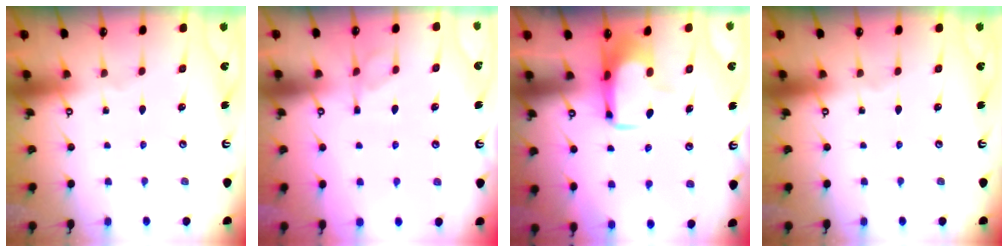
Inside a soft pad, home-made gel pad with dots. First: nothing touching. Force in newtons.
{"total": 1.3, "press": 0.5, "slide": 1.2}
{"total": 7.0, "press": 6.8, "slide": 1.6}
{"total": 0.0}